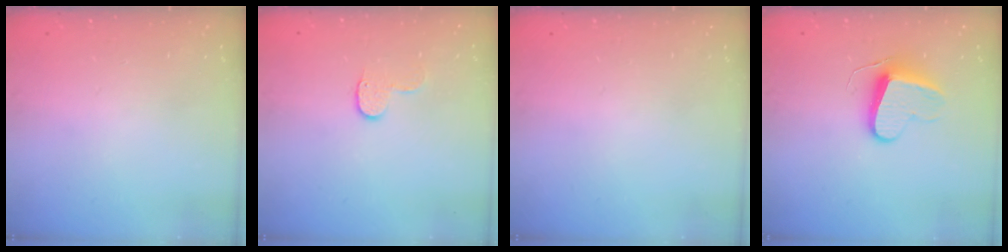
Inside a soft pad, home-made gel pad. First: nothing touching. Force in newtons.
{"total": 5.5, "press": 5.5, "slide": 0.6}
{"total": 0.0}
{"total": 10.6, "press": 10.6, "slide": 0.9}